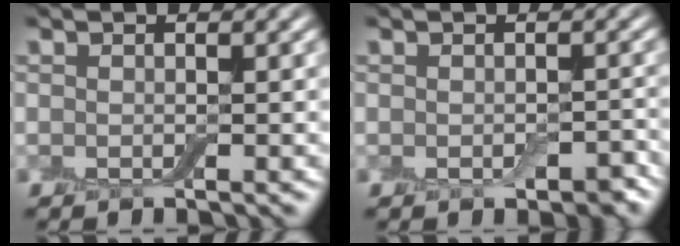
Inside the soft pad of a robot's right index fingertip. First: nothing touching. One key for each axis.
{"total": 1.9, "fx": -0.7, "fy": 1.1, "fz": 1.3, "tx": -0.022, "ty": -0.008, "tz": -0.007}